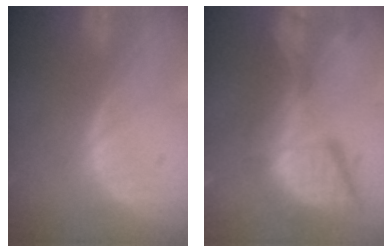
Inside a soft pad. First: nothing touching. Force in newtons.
{"total": 13.8, "press": 11.3, "slide": 8.0}